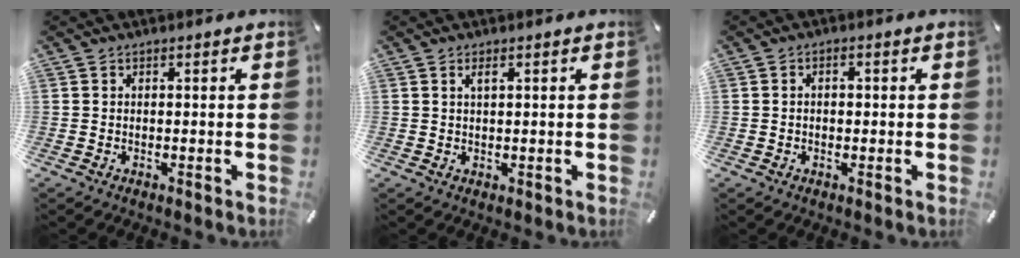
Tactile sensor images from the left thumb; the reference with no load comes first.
{"total": 1.7, "force": [0.8, 0.8, 1.3], "torque": [-0.028, 0.002, 0.012]}
{"total": 1.9, "force": [-0.1, 1.3, 1.4], "torque": [-0.021, 0.002, -0.006]}